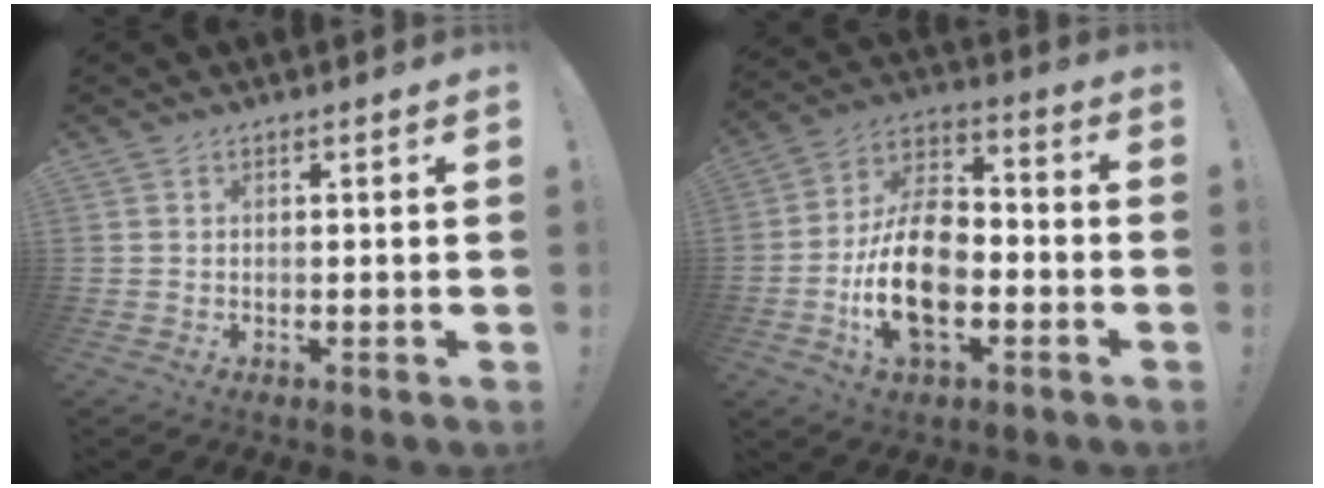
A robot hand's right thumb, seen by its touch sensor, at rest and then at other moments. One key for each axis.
{"total": 17.9, "fx": -4.9, "fy": 10.8, "fz": 13.5, "tx": -0.256, "ty": 0.020, "tz": -0.084}